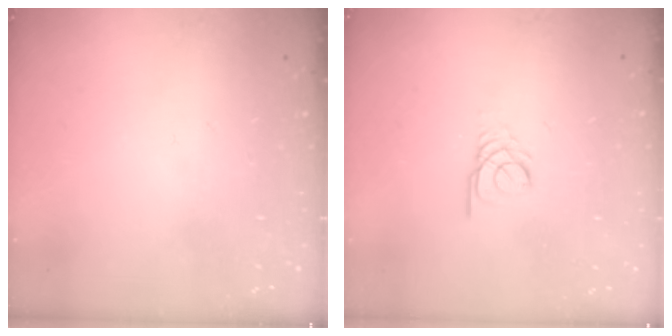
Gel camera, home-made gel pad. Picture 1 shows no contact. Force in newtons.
{"total": 2.5, "press": 2.5, "slide": 0.2}